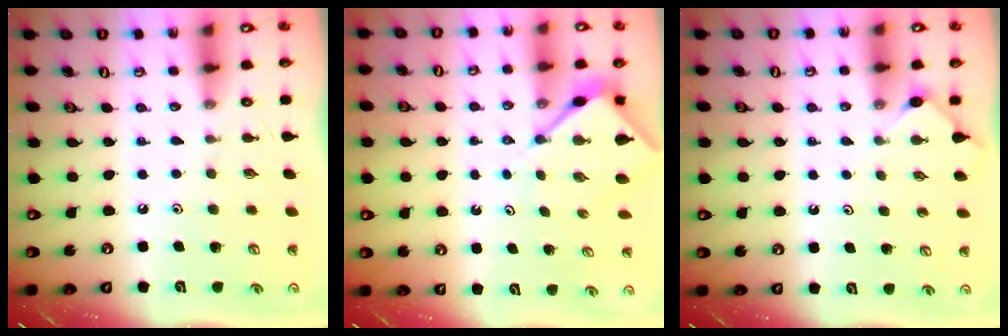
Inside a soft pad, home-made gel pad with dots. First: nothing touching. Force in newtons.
{"total": 4.9, "press": 4.9, "slide": 0.4}
{"total": 2.4, "press": 2.4, "slide": 0.3}